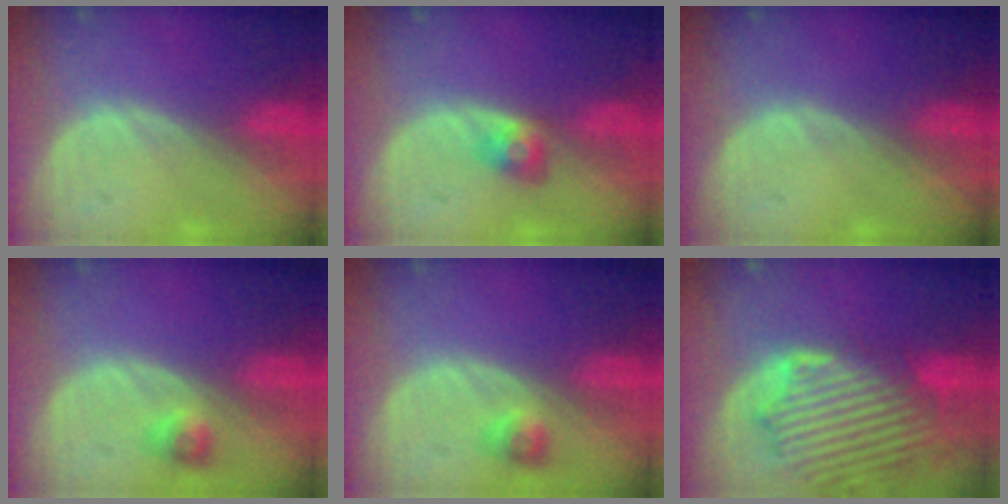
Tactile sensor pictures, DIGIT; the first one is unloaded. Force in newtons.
{"total": 2.9, "press": 2.5, "slide": 1.4}
{"total": 0.0}
{"total": 2.3, "press": 2.2, "slide": 0.7}
{"total": 2.3, "press": 2.2, "slide": 0.7}
{"total": 13.7, "press": 11.8, "slide": 6.9}